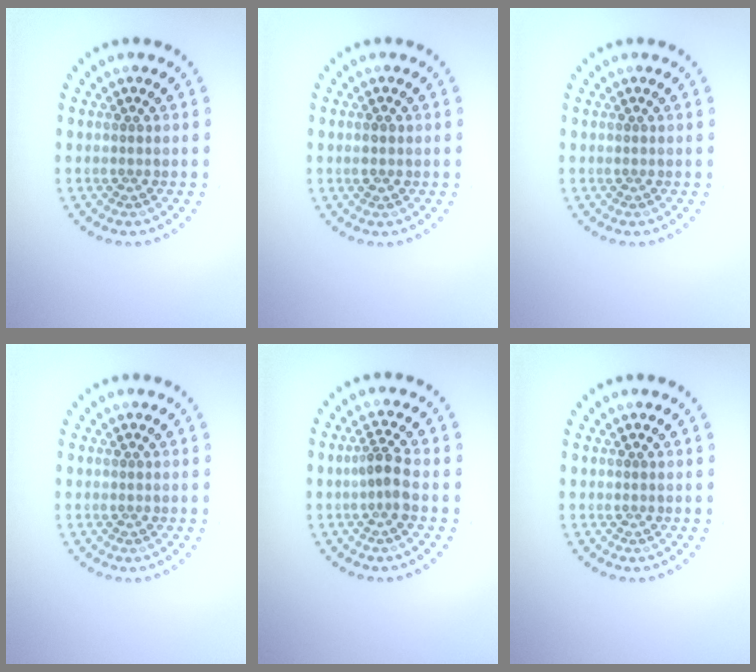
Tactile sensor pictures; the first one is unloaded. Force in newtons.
{"total": 1.3, "press": 1.3, "slide": 0.1}
{"total": 0.0}
{"total": 0.0}
{"total": 2.1, "press": 1.6, "slide": 1.3}
{"total": 0.0}